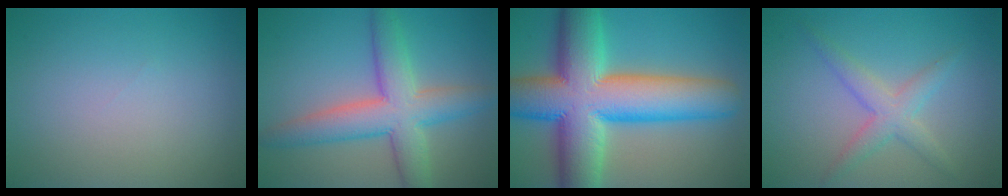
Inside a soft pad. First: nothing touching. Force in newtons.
{"total": 7.2, "press": 7.2, "slide": 0.3}
{"total": 15.4, "press": 15.4, "slide": 0.6}
{"total": 2.9, "press": 2.9, "slide": 0.1}